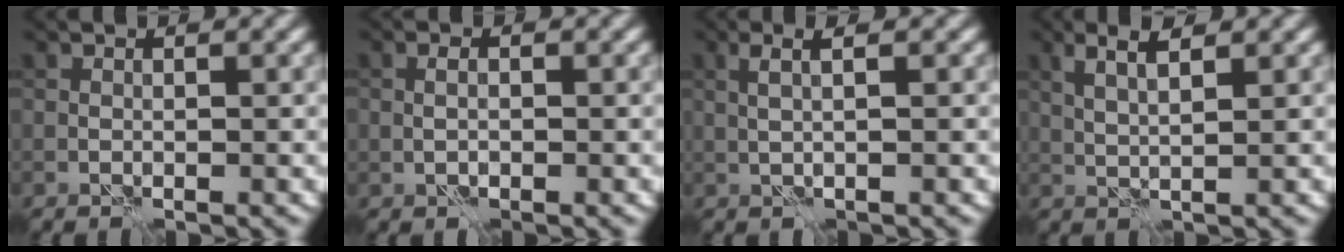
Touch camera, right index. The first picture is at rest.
{"total": 1.2, "force": [-0.1, 0.6, 1.0], "torque": [-0.019, 0.001, -0.003]}
{"total": 2.2, "force": [0.7, 0.3, 2.0], "torque": [-0.033, -0.001, 0.010]}
{"total": 2.9, "force": [1.4, 0.4, 2.5], "torque": [-0.049, 0.001, 0.027]}